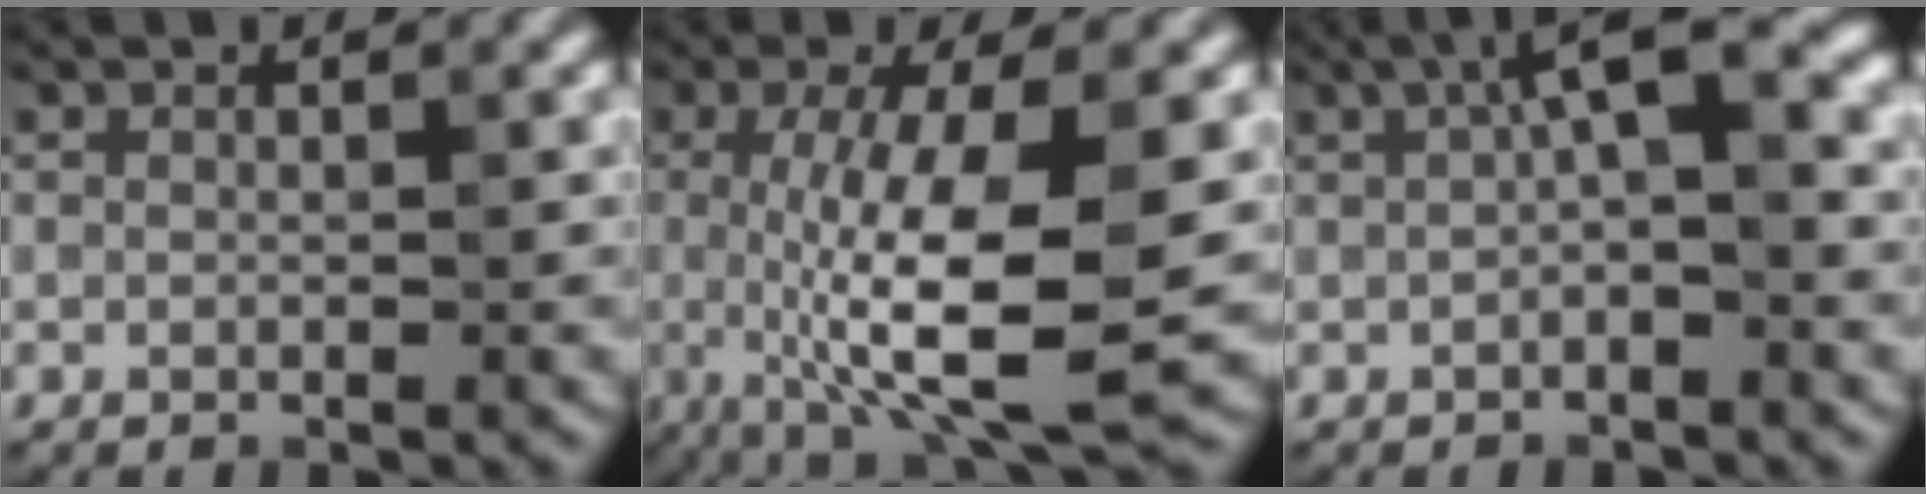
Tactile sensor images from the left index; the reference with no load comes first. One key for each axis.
{"total": 9.8, "fx": -0.9, "fy": 2.7, "fz": 9.4, "tx": -0.164, "ty": -0.017, "tz": -0.012}
{"total": 5.3, "fx": 1.2, "fy": 1.2, "fz": 5.1, "tx": -0.076, "ty": 0.017, "tz": 0.009}